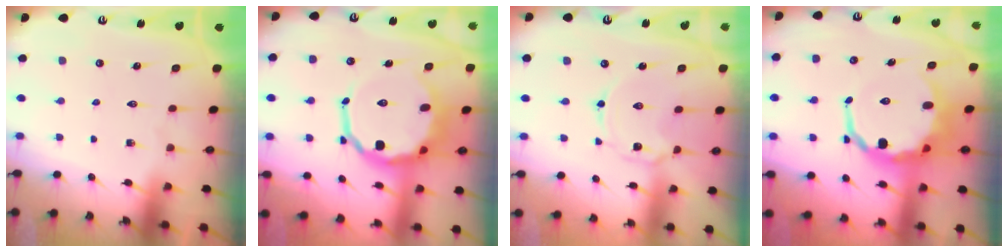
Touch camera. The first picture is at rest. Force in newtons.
{"total": 13.6, "press": 13.1, "slide": 3.7}
{"total": 2.3, "press": 2.3, "slide": 0.2}
{"total": 9.3, "press": 9.0, "slide": 2.3}